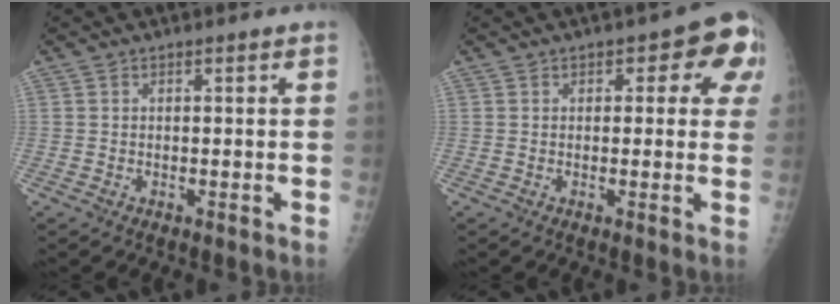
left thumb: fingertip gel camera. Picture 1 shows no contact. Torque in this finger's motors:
{"motor_torque": [0.10, 0.26, 0.00, -0.14, 0.11]}